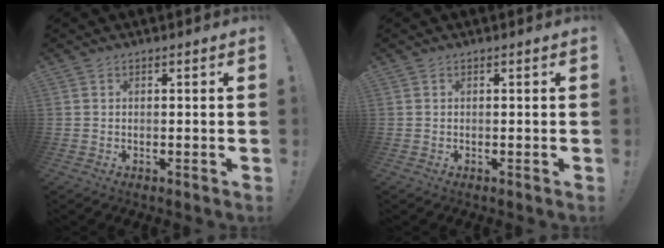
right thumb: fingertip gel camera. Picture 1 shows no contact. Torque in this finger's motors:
{"motor_torque": [0.00, 0.00, 0.00, 0.00, 0.01]}